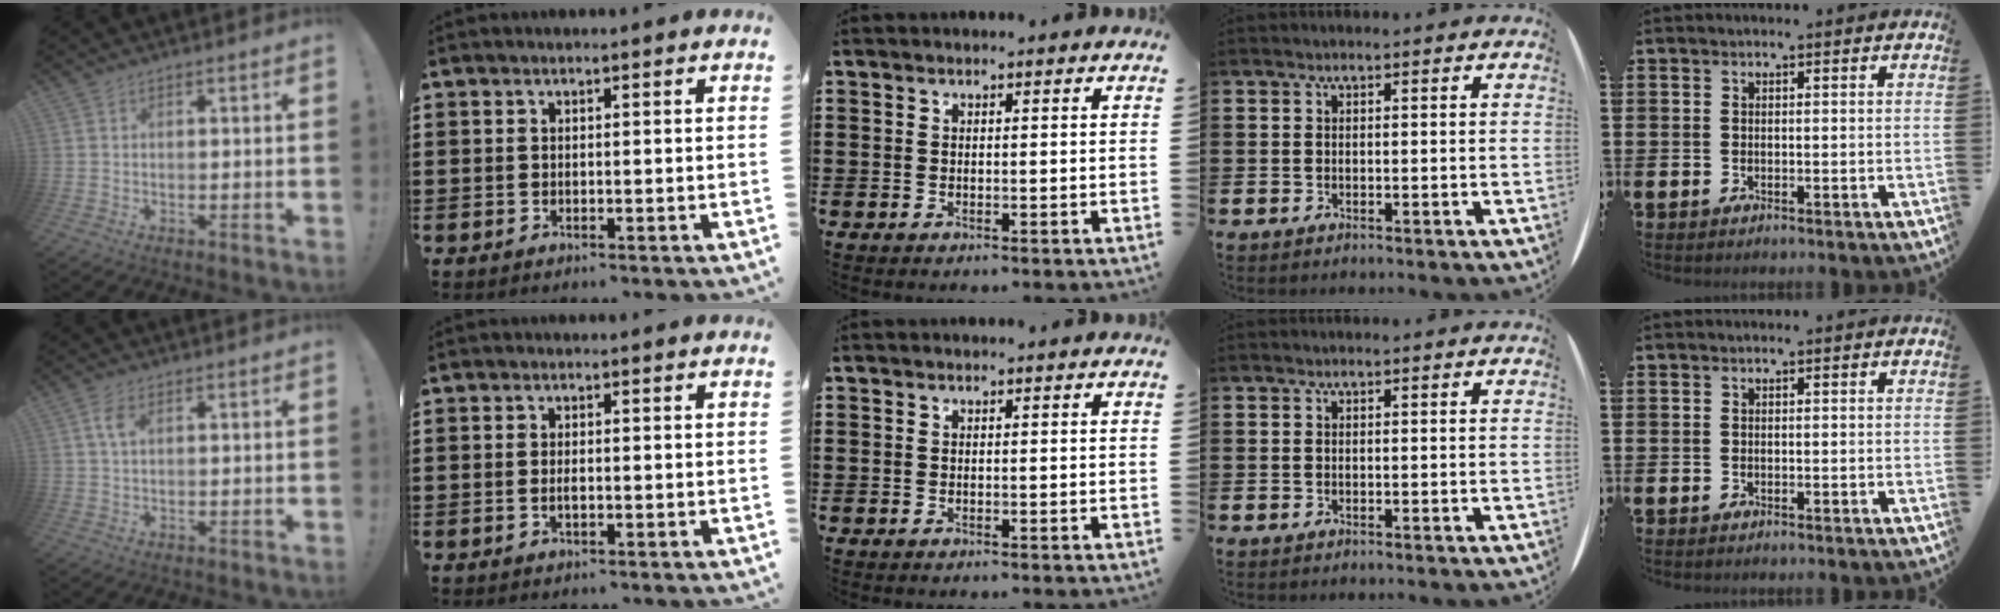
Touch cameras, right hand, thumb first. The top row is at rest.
{"thumb": {"total": 3.9, "force": [1.5, 1.9, 3.1], "torque": [-0.058, 0.002, 0.027]}, "index": {"total": 1.1, "force": [-0.2, 0.3, 1.1], "torque": [-0.020, -0.002, -0.004]}}